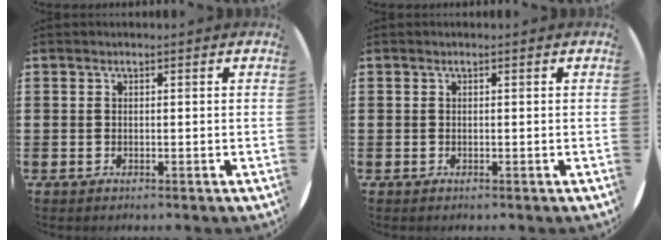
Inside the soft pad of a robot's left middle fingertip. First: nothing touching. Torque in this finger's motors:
{"motor_torque": [-0.22, -0.05, -0.01, -0.01]}